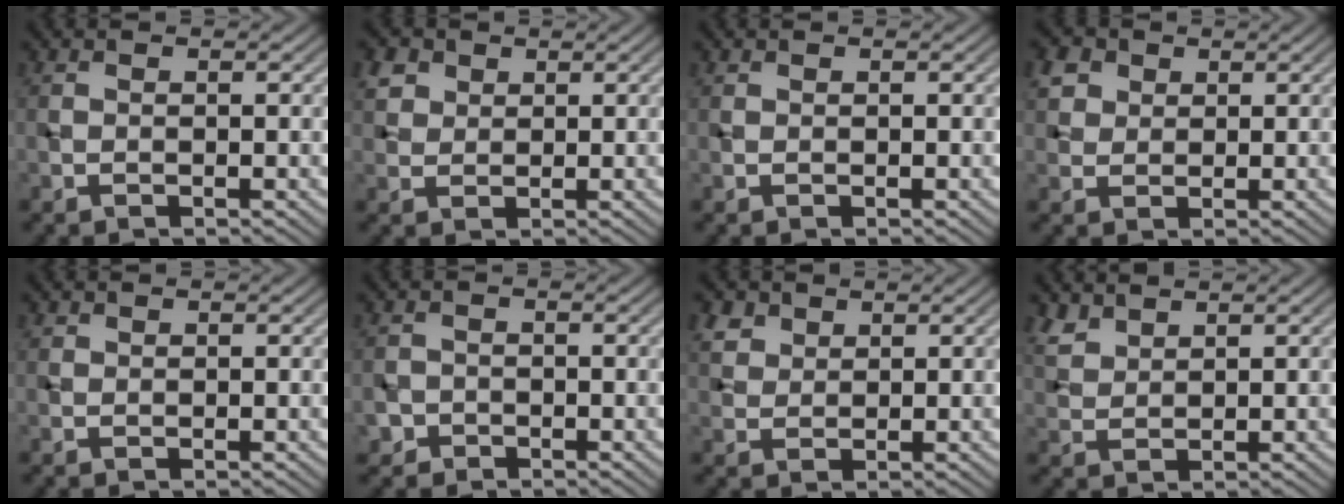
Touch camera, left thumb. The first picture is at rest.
{"total": 3.1, "force": [1.6, 2.4, 1.2], "torque": [-0.039, 0.000, 0.037]}
{"total": 0.0}
{"total": 4.2, "force": [2.0, 3.3, 1.7], "torque": [-0.058, 0.003, 0.042]}
{"total": 0.6, "force": [0.4, 0.4, 0.1], "torque": [0.000, -0.001, 0.009]}
{"total": 1.9, "force": [-1.1, 1.5, 0.2], "torque": [0.002, -0.001, -0.025]}
{"total": 2.7, "force": [1.8, 1.9, 1.0], "torque": [-0.029, 0.005, 0.038]}
{"total": 2.8, "force": [2.3, 1.2, 1.1], "torque": [-0.033, 0.003, 0.057]}